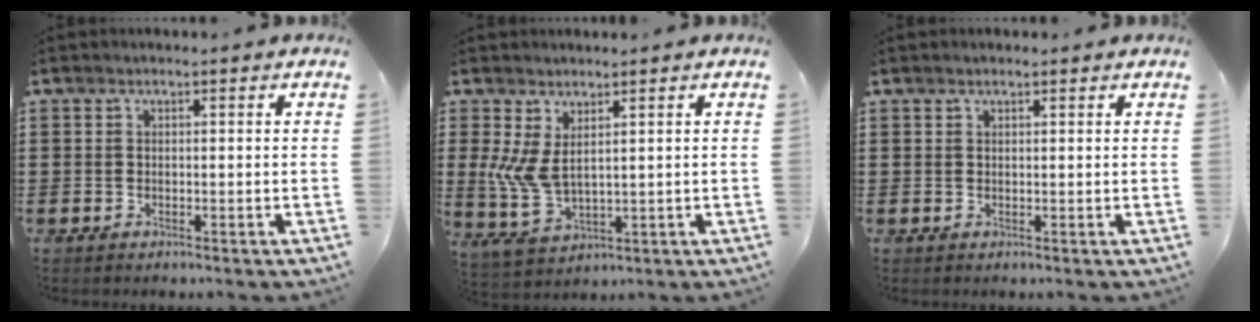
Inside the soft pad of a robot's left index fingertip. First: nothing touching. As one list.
[{"total": 6.1, "force": [1.6, 2.8, 5.2], "torque": [-0.128, -0.016, 0.027]}, {"total": 0.6, "force": [0.5, 0.2, 0.4], "torque": [-0.008, 0.001, 0.009]}]